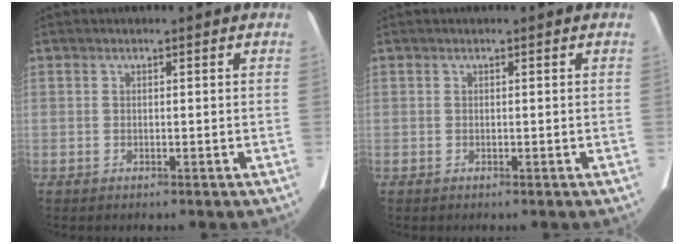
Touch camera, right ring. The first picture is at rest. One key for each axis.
{"total": 0.0}